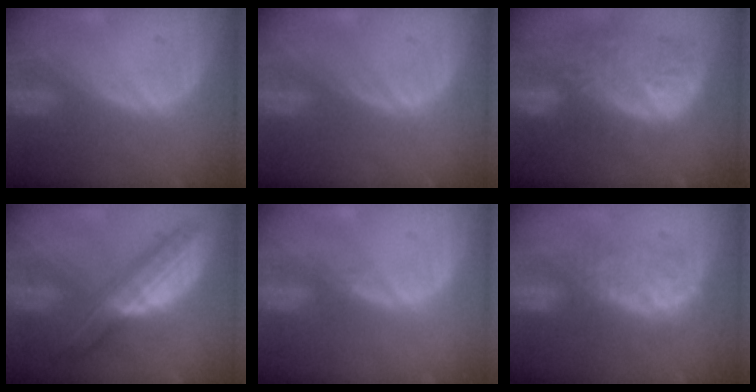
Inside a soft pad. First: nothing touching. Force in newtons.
{"total": 0.0}
{"total": 12.0, "press": 10.7, "slide": 5.3}
{"total": 8.3, "press": 8.3, "slide": 0.6}
{"total": 0.6, "press": 0.6, "slide": 0.2}
{"total": 7.6, "press": 7.3, "slide": 2.2}